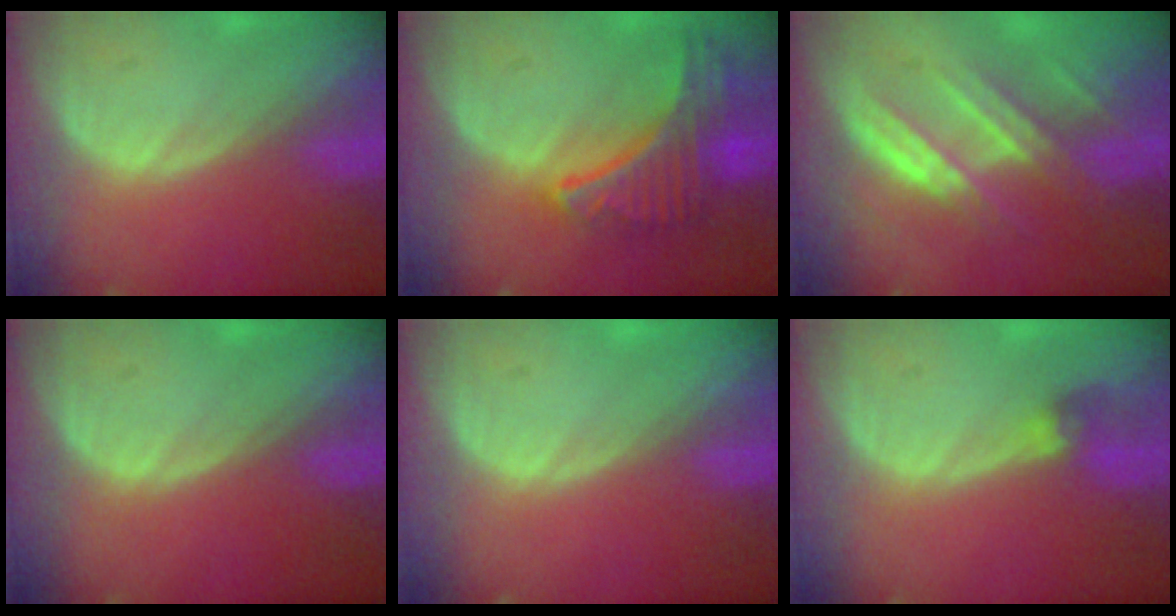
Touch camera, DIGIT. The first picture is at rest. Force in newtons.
{"total": 9.1, "press": 8.0, "slide": 4.3}
{"total": 7.4, "press": 7.1, "slide": 2.1}
{"total": 0.0}
{"total": 0.0}
{"total": 2.8, "press": 2.6, "slide": 1.0}